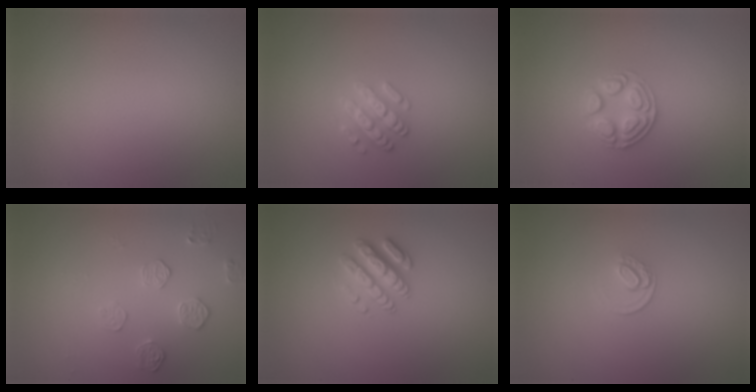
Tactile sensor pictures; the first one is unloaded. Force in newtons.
{"total": 2.5, "press": 2.3, "slide": 0.9}
{"total": 2.6, "press": 2.5, "slide": 0.9}
{"total": 1.8, "press": 1.2, "slide": 1.3}
{"total": 2.7, "press": 2.5, "slide": 1.0}
{"total": 1.2, "press": 0.8, "slide": 0.9}